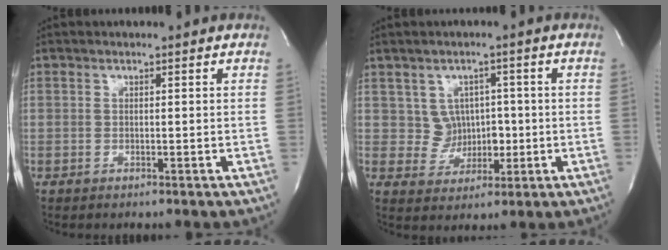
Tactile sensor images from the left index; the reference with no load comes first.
{"total": 4.4, "force": [0.2, 4.3, 1.0], "torque": [-0.004, 0.013, 0.009]}